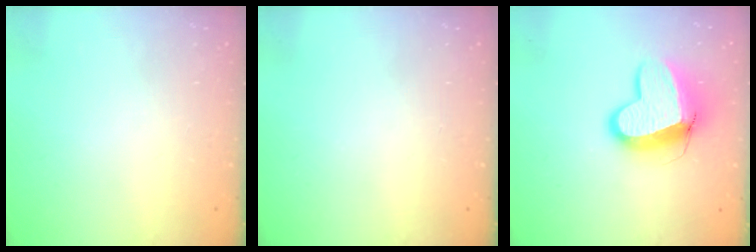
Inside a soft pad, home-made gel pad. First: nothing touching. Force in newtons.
{"total": 0.0}
{"total": 12.8, "press": 12.7, "slide": 1.4}